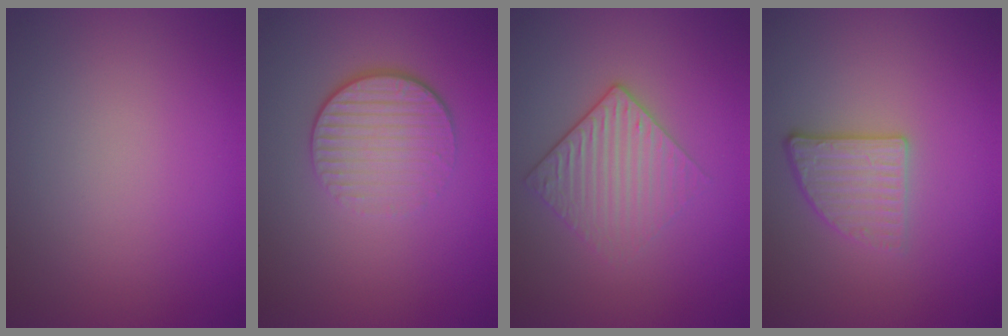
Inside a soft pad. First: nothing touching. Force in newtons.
{"total": 4.3, "press": 2.9, "slide": 3.2}
{"total": 3.0, "press": 2.6, "slide": 1.4}
{"total": 2.6, "press": 2.3, "slide": 1.3}